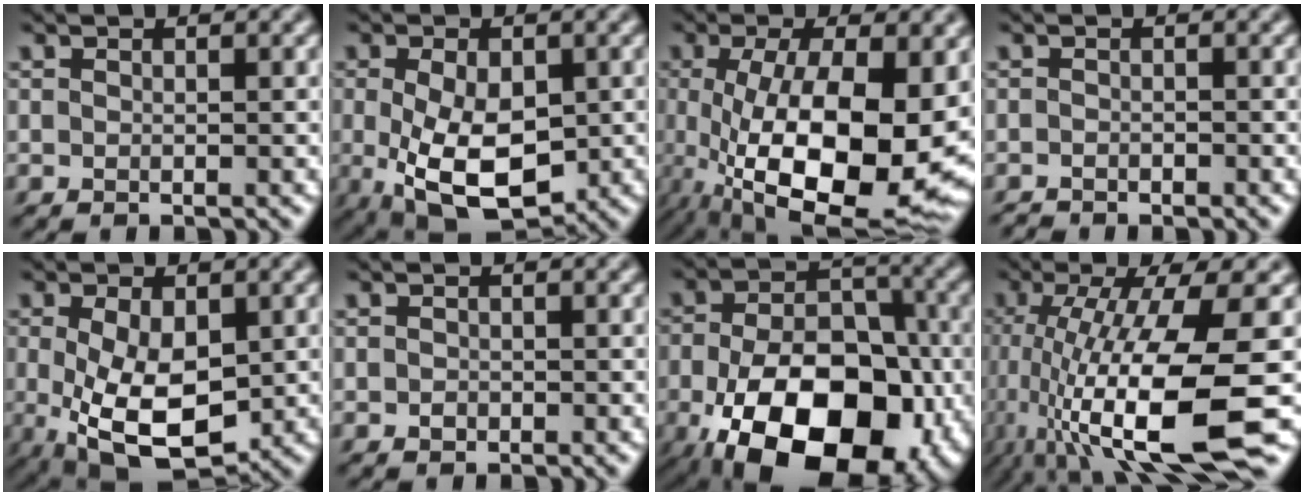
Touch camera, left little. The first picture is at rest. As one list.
[{"total": 8.2, "force": [-1.5, 4.7, 6.6], "torque": [-0.134, -0.015, -0.020]}, {"total": 13.4, "force": [-2.3, 5.0, 12.3], "torque": [-0.210, -0.028, -0.029]}, {"total": 0.9, "force": [-0.9, 0.2, 0.1], "torque": [-0.003, 0.000, -0.017]}, {"total": 8.5, "force": [-1.2, 4.6, 7.0], "torque": [-0.148, -0.017, -0.011]}, {"total": 0.6, "force": [-0.3, 0.5, 0.2], "torque": [-0.004, -0.003, -0.008]}, {"total": 16.9, "force": [-6.6, 10.3, 11.6], "torque": [-0.165, -0.029, -0.097]}, {"total": 13.0, "force": [-4.3, 2.8, 11.9], "torque": [-0.215, -0.019, -0.070]}]